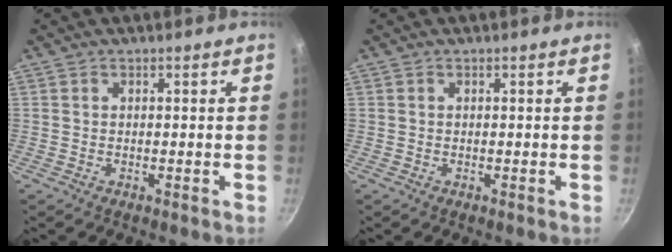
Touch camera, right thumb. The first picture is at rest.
{"total": 0.0}